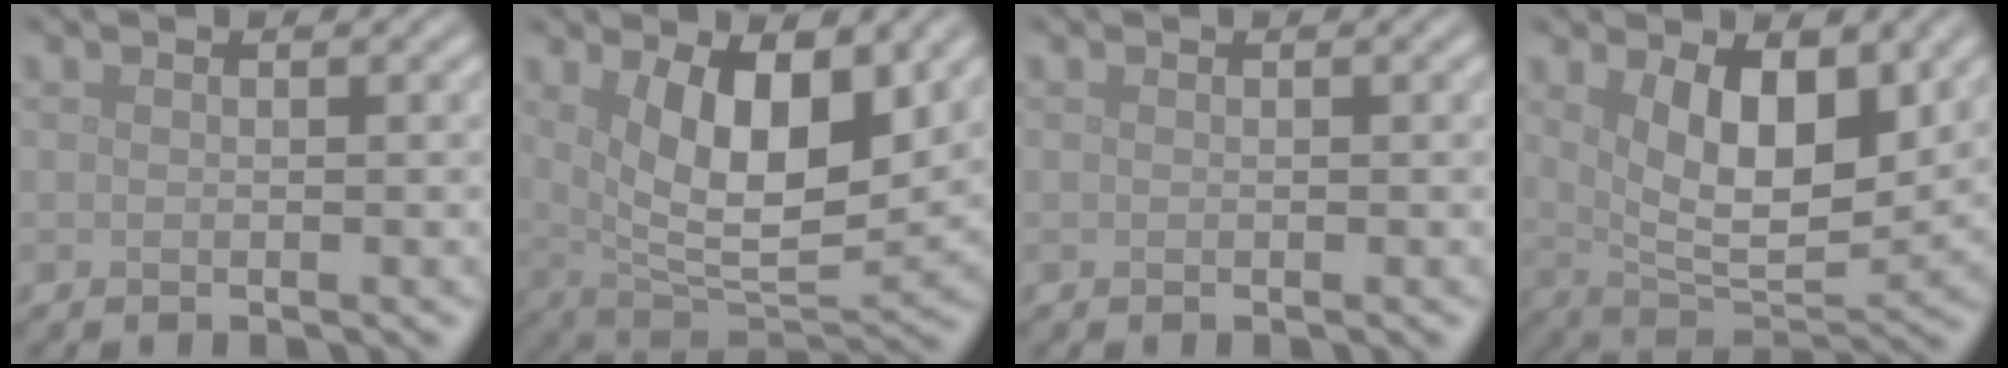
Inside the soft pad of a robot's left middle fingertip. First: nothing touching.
{"total": 8.7, "force": [2.8, 3.7, 7.4], "torque": [-0.132, -0.019, 0.052]}
{"total": 0.0}
{"total": 7.9, "force": [2.9, 3.5, 6.5], "torque": [-0.111, -0.015, 0.051]}